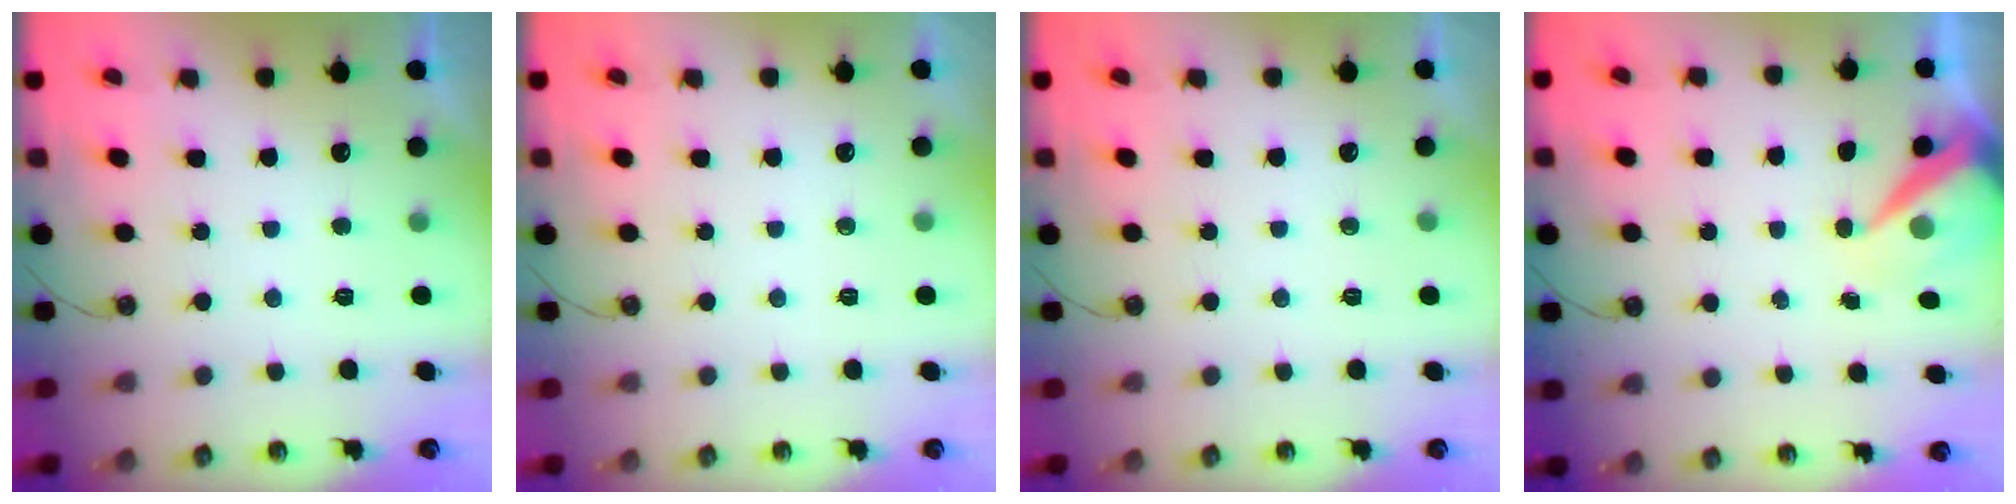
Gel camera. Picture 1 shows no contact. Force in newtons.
{"total": 0.0}
{"total": 0.0}
{"total": 9.1, "press": 9.1, "slide": 1.0}